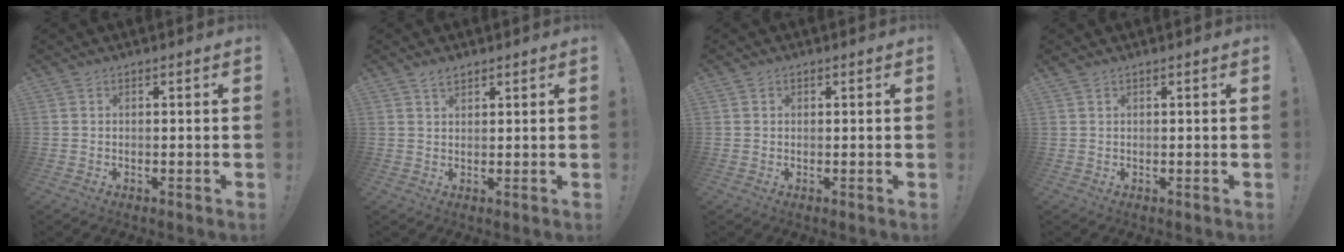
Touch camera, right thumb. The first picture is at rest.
{"total": 2.5, "force": [1.9, 1.1, 1.1], "torque": [-0.010, -0.012, 0.033]}
{"total": 0.8, "force": [0.3, 0.7, 0.1], "torque": [0.002, 0.000, 0.005]}
{"total": 0.7, "force": [0.6, 0.2, 0.4], "torque": [-0.012, 0.001, 0.012]}